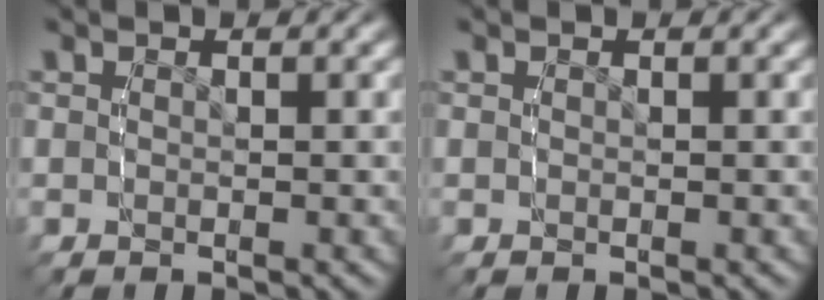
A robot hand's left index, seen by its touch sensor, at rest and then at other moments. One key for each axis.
{"total": 0.0}